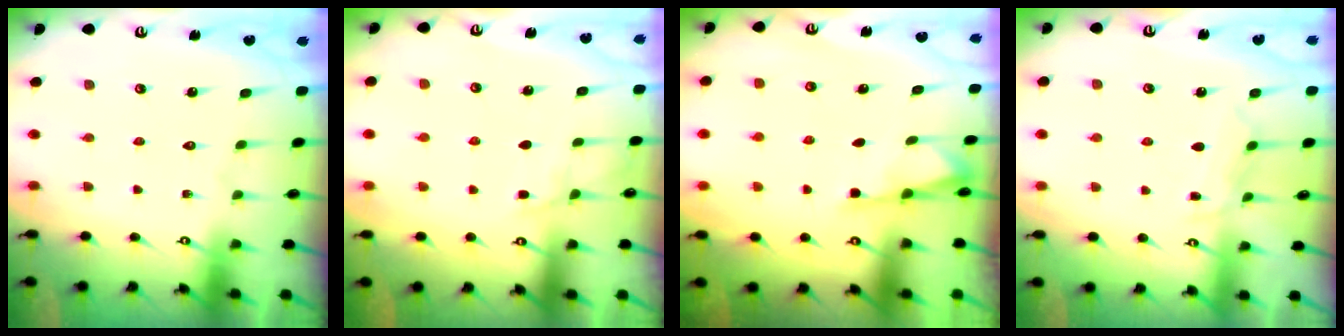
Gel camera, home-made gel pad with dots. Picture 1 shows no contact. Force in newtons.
{"total": 4.0, "press": 4.0, "slide": 0.5}
{"total": 2.4, "press": 2.3, "slide": 0.4}
{"total": 5.9, "press": 5.8, "slide": 0.7}